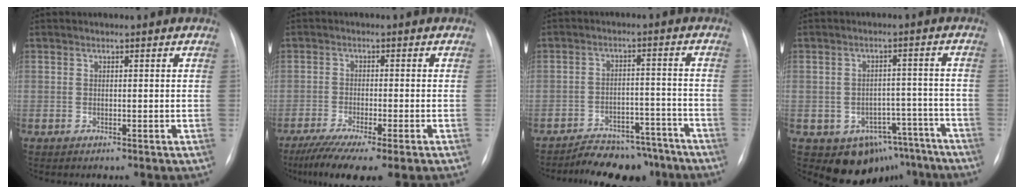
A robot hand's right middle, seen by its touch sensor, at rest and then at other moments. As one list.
[{"total": 9.9, "force": [-7.1, 0.7, 6.9], "torque": [-0.110, -0.023, -0.112]}, {"total": 11.8, "force": [-10.6, 4.6, 2.4], "torque": [-0.021, 0.021, -0.143]}, {"total": 10.1, "force": [-6.8, 6.9, 2.8], "torque": [-0.014, 0.039, -0.081]}]